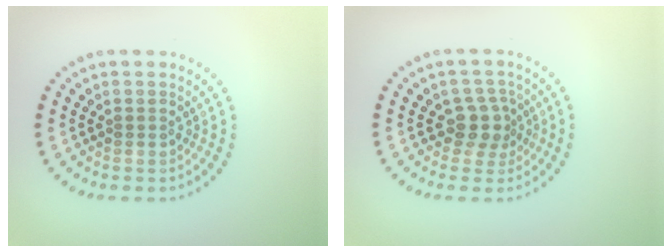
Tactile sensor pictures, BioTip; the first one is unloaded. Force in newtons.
{"total": 2.5, "press": 2.0, "slide": 1.5}